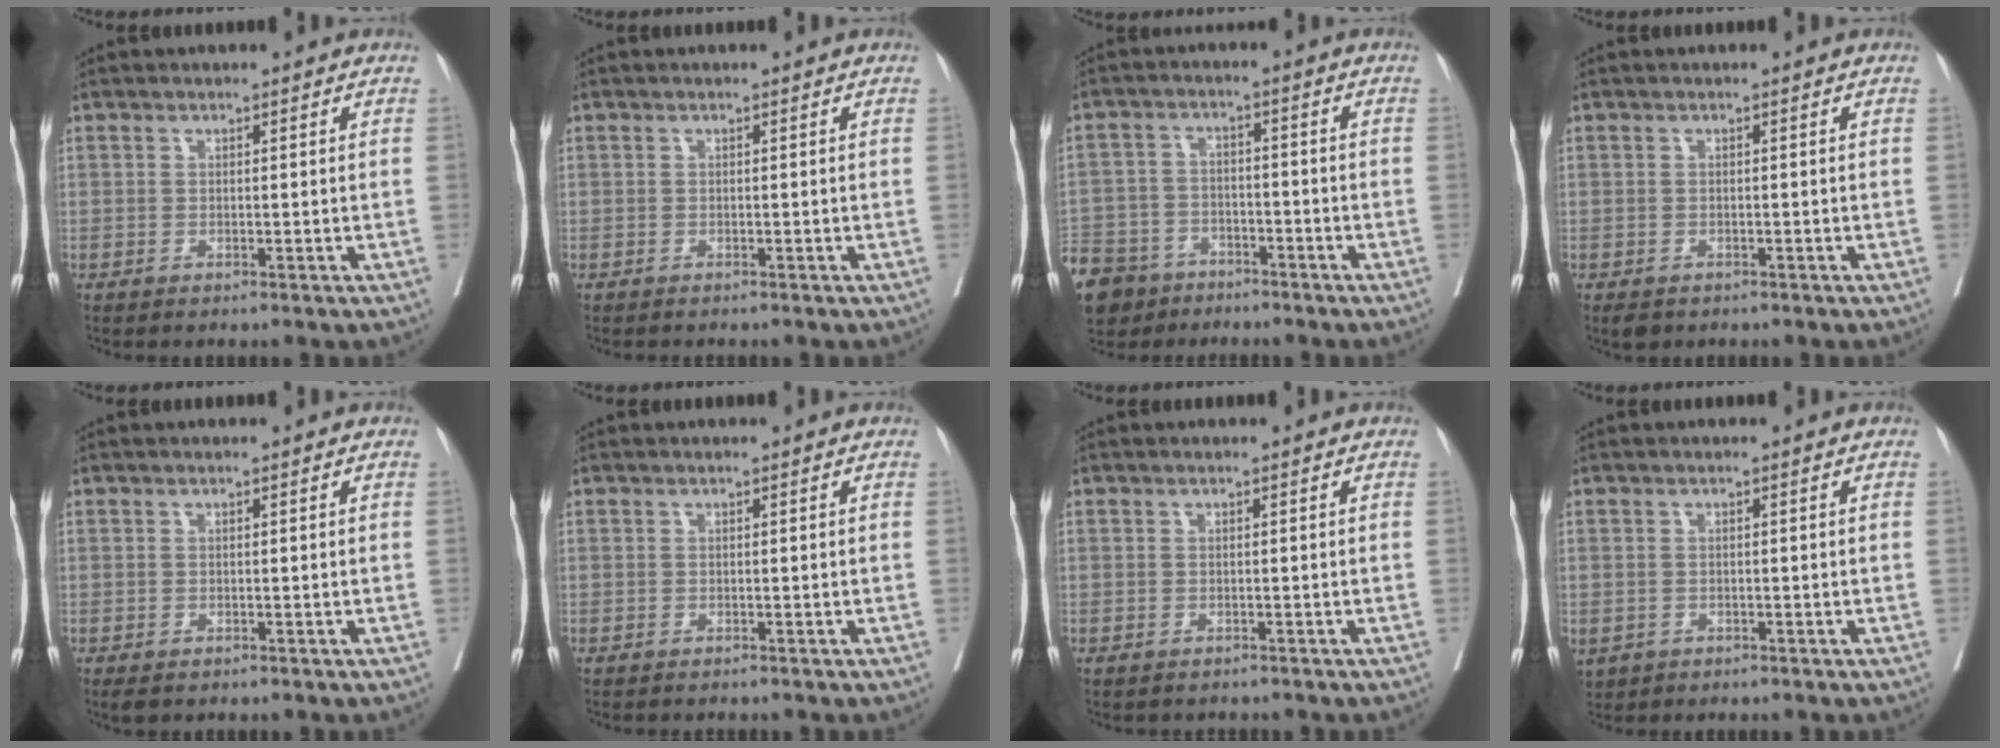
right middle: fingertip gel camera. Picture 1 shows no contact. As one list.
[{"total": 0.6, "force": [-0.6, 0.1, 0.1], "torque": [-0.006, -0.003, -0.011]}, {"total": 16.3, "force": [-11.2, 10.4, 5.7], "torque": [-0.181, -0.010, -0.180]}, {"total": 2.0, "force": [-1.4, 1.2, 0.7], "torque": [-0.012, -0.003, -0.018]}, {"total": 1.5, "force": [-1.0, 0.8, 0.7], "torque": [-0.011, -0.003, -0.012]}, {"total": 1.1, "force": [-1.0, 0.2, 0.3], "torque": [-0.012, -0.004, -0.014]}, {"total": 1.4, "force": [-1.2, 0.6, 0.1], "torque": [-0.013, -0.003, -0.017]}, {"total": 3.4, "force": [-1.6, 2.7, 1.2], "torque": [-0.031, -0.003, -0.019]}]